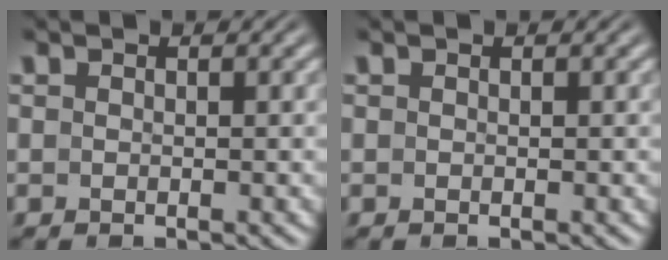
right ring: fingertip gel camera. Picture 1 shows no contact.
{"total": 1.2, "force": [-0.3, -1.1, -0.4], "torque": [0.014, -0.011, 0.006]}